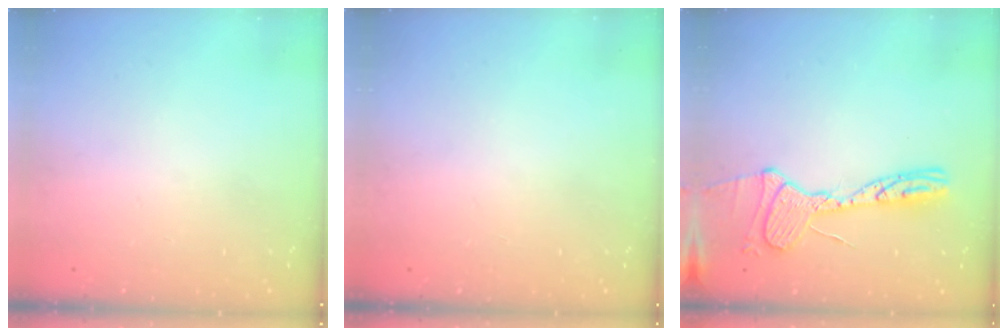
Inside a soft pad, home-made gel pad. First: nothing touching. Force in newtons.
{"total": 0.0}
{"total": 15.7, "press": 15.6, "slide": 1.4}